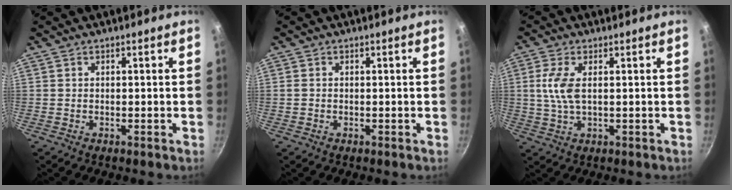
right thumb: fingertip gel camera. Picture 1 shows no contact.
{"total": 0.9, "force": [-0.2, 0.8, 0.4], "torque": [-0.007, 0.002, -0.004]}
{"total": 5.9, "force": [0.9, 2.6, 5.3], "torque": [-0.118, 0.003, 0.017]}